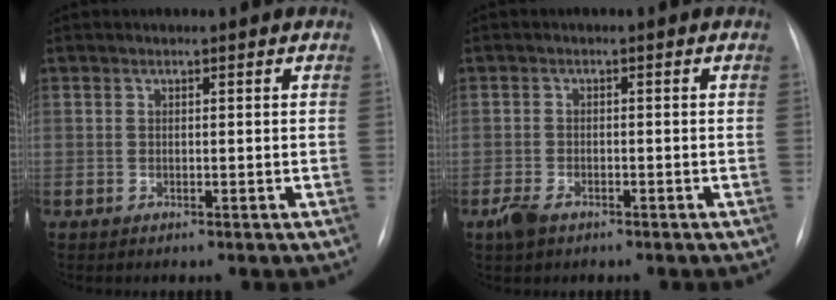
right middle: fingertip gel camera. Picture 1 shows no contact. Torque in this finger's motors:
{"motor_torque": [0.43, -0.34, 0.25, 0.07]}